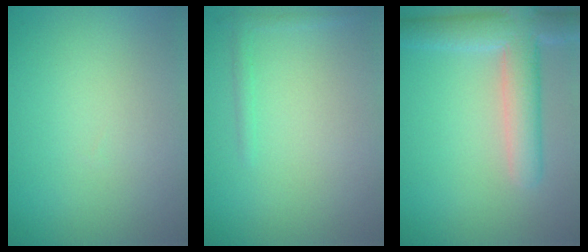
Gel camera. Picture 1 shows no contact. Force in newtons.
{"total": 0.8, "press": 0.8, "slide": 0.1}
{"total": 5.6, "press": 5.6, "slide": 0.5}